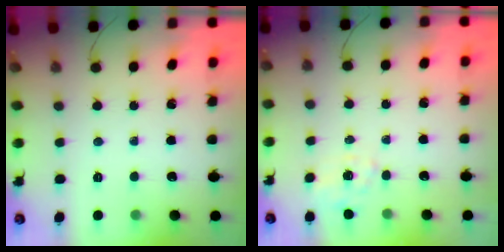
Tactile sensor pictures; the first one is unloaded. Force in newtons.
{"total": 0.9, "press": 0.2, "slide": 0.9}